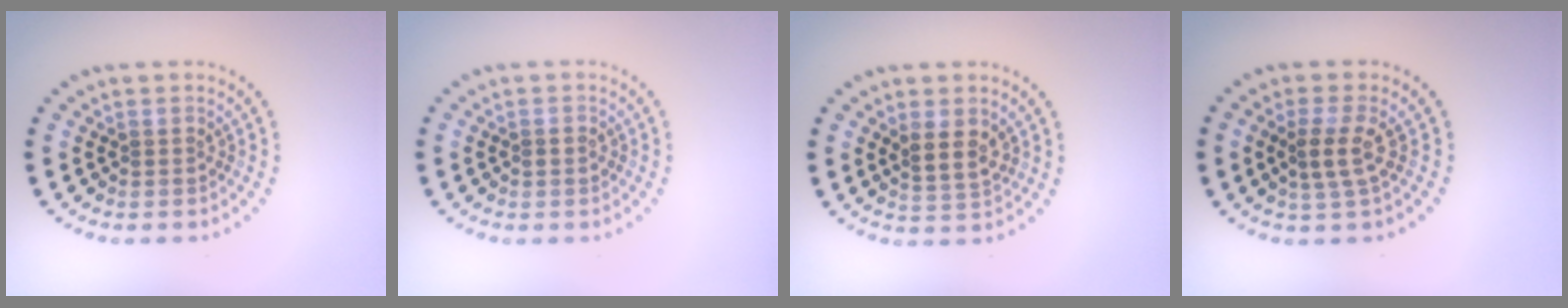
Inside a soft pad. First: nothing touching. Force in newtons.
{"total": 1.0, "press": 1.0, "slide": 0.2}
{"total": 2.3, "press": 2.2, "slide": 0.9}
{"total": 2.3, "press": 2.0, "slide": 1.1}